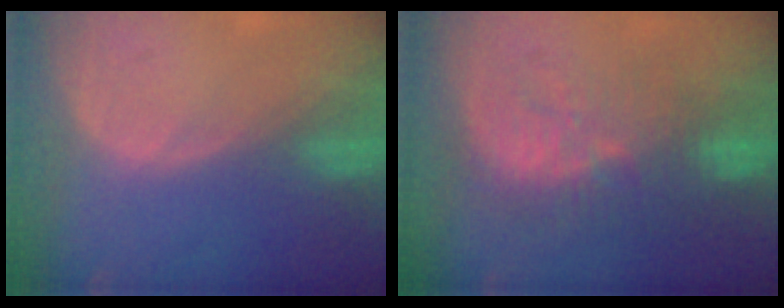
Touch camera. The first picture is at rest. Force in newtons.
{"total": 9.4, "press": 9.1, "slide": 2.2}